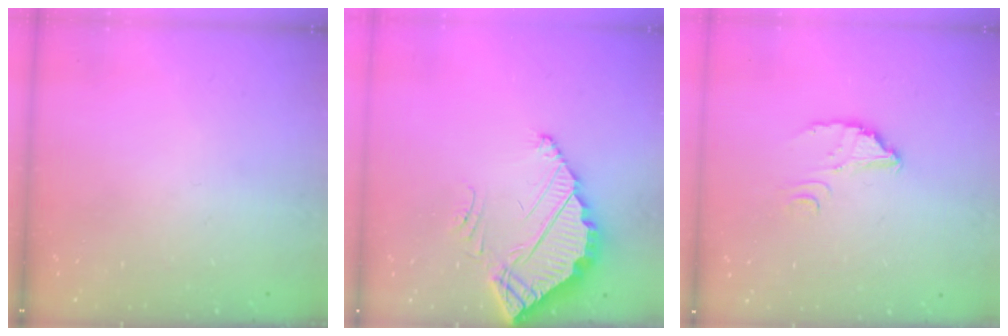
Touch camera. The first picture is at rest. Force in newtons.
{"total": 5.0, "press": 5.0, "slide": 0.2}
{"total": 4.2, "press": 4.1, "slide": 0.2}